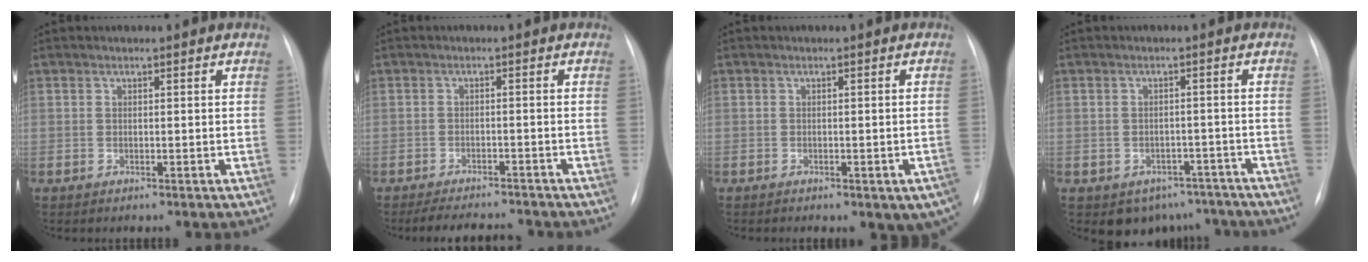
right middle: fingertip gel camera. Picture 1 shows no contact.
{"total": 8.2, "force": [-7.7, 1.5, 2.6], "torque": [-0.043, -0.006, -0.103]}
{"total": 6.6, "force": [-4.0, 2.4, 4.7], "torque": [-0.041, 0.006, -0.049]}
{"total": 7.1, "force": [-5.4, 4.4, 1.0], "torque": [0.002, 0.015, -0.063]}